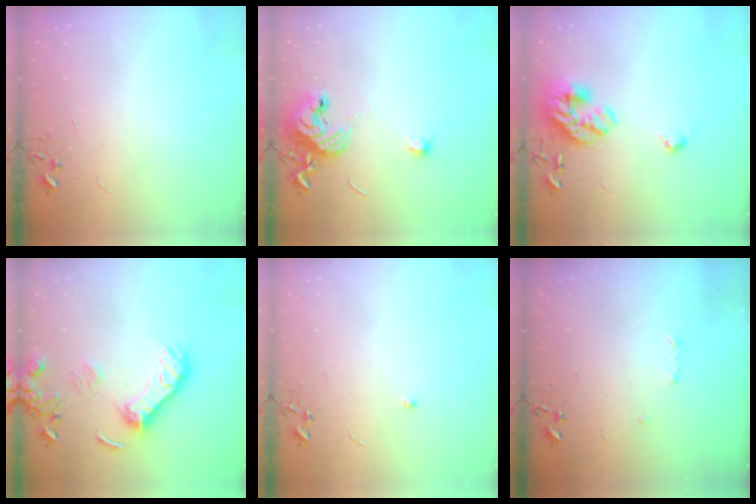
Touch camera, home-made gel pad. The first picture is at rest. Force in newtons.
{"total": 12.0, "press": 12.0, "slide": 0.8}
{"total": 17.4, "press": 17.4, "slide": 0.6}
{"total": 15.8, "press": 15.7, "slide": 1.5}
{"total": 4.7, "press": 4.7, "slide": 0.6}
{"total": 3.6, "press": 3.6, "slide": 0.6}